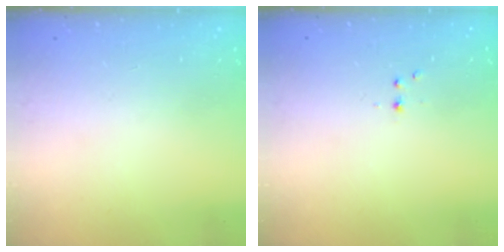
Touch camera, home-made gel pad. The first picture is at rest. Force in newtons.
{"total": 2.2, "press": 1.9, "slide": 1.2}